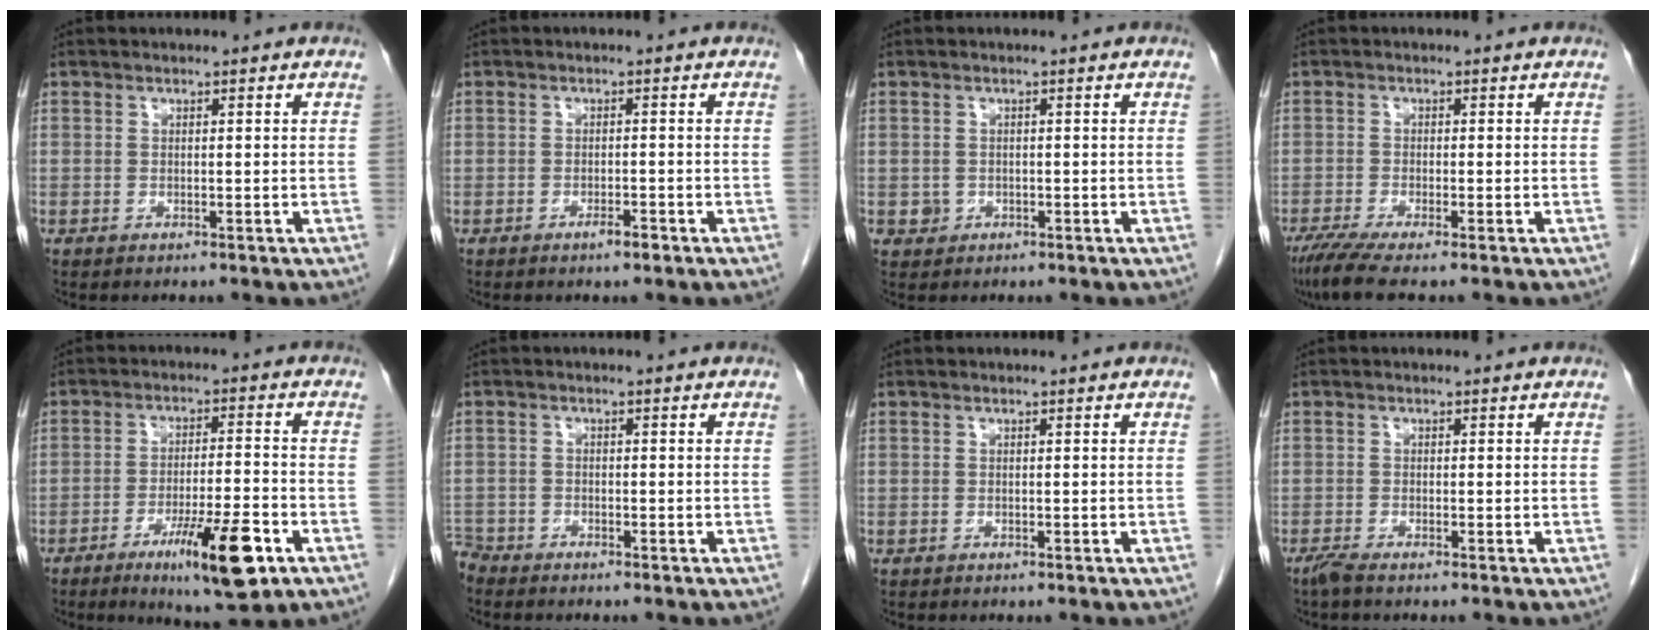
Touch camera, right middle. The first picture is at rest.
{"total": 1.7, "force": [-1.1, 0.3, 1.2], "torque": [-0.021, 0.000, -0.017]}
{"total": 1.3, "force": [-0.4, 1.2, 0.2], "torque": [0.001, 0.005, -0.004]}
{"total": 5.0, "force": [-3.6, 0.2, 3.4], "torque": [-0.066, -0.015, -0.068]}
{"total": 11.3, "force": [-5.8, 1.3, 9.6], "torque": [-0.152, -0.017, -0.089]}
{"total": 3.0, "force": [-2.9, 0.7, -0.1], "torque": [0.004, -0.006, -0.056]}
{"total": 0.0}
{"total": 1.4, "force": [-1.2, -0.1, 0.8], "torque": [-0.025, -0.006, -0.027]}